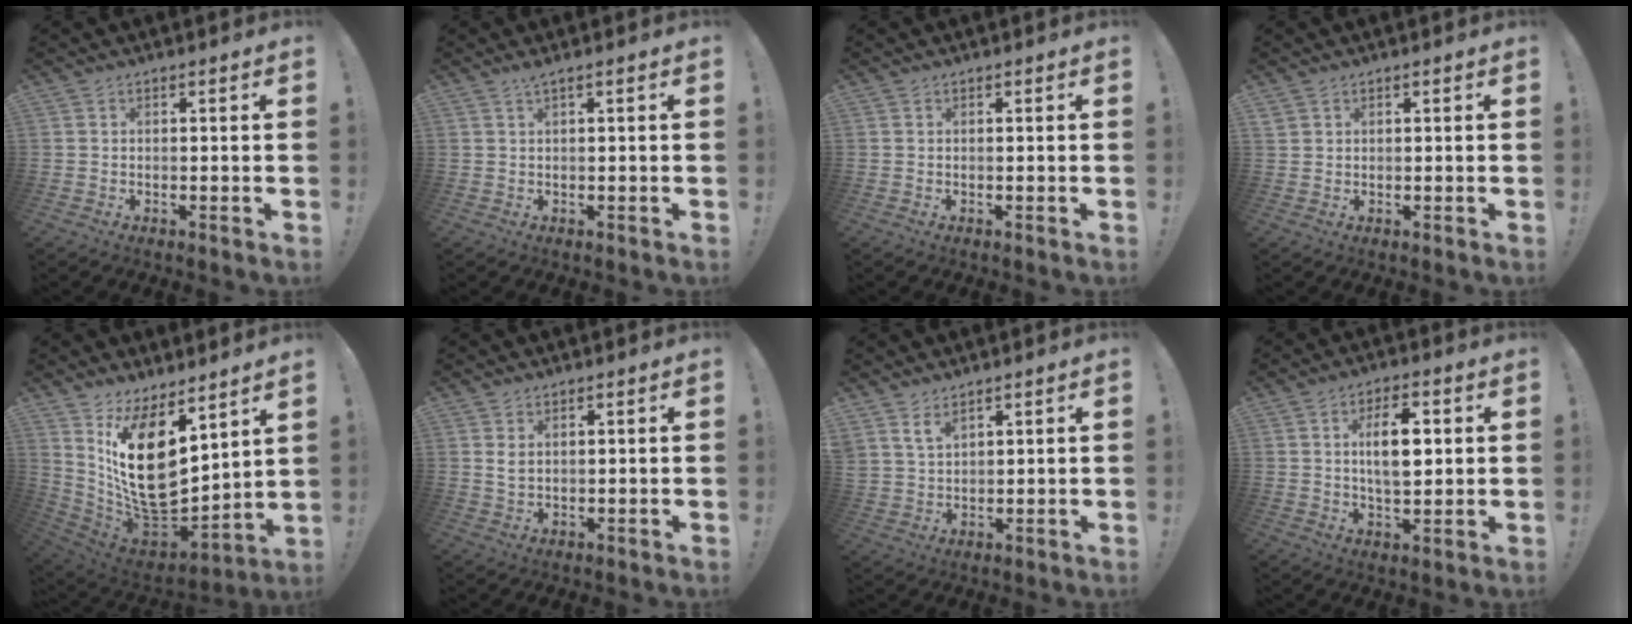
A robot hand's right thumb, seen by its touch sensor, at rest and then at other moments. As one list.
[{"total": 1.5, "force": [0.5, -0.4, 1.3], "torque": [-0.020, -0.004, 0.008]}, {"total": 0.0}, {"total": 1.7, "force": [1.0, 1.2, 0.6], "torque": [-0.011, -0.001, 0.020]}, {"total": 20.9, "force": [4.8, 12.1, 16.3], "torque": [-0.313, -0.049, 0.101]}, {"total": 2.6, "force": [1.4, 1.3, 1.7], "torque": [-0.025, -0.003, 0.024]}, {"total": 4.9, "force": [3.8, 2.3, 2.1], "torque": [-0.038, -0.023, 0.072]}, {"total": 10.2, "force": [1.8, 5.1, 8.7], "torque": [-0.145, -0.001, 0.025]}]